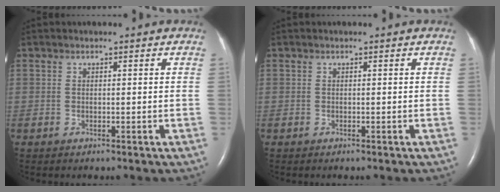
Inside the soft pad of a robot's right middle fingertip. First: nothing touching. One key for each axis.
{"total": 0.0}